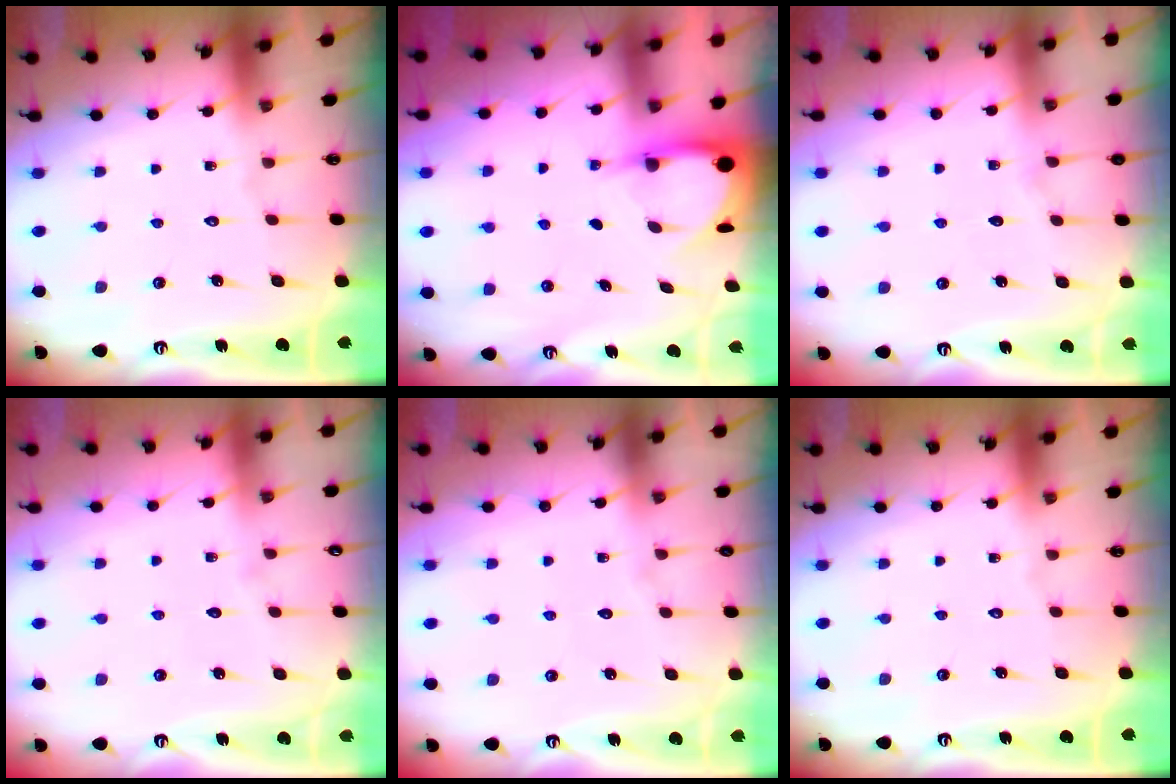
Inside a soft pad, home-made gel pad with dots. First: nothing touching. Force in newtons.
{"total": 3.9, "press": 3.9, "slide": 0.4}
{"total": 5.5, "press": 5.4, "slide": 0.8}
{"total": 2.1, "press": 2.1, "slide": 0.2}
{"total": 3.8, "press": 3.8, "slide": 0.3}
{"total": 0.0}